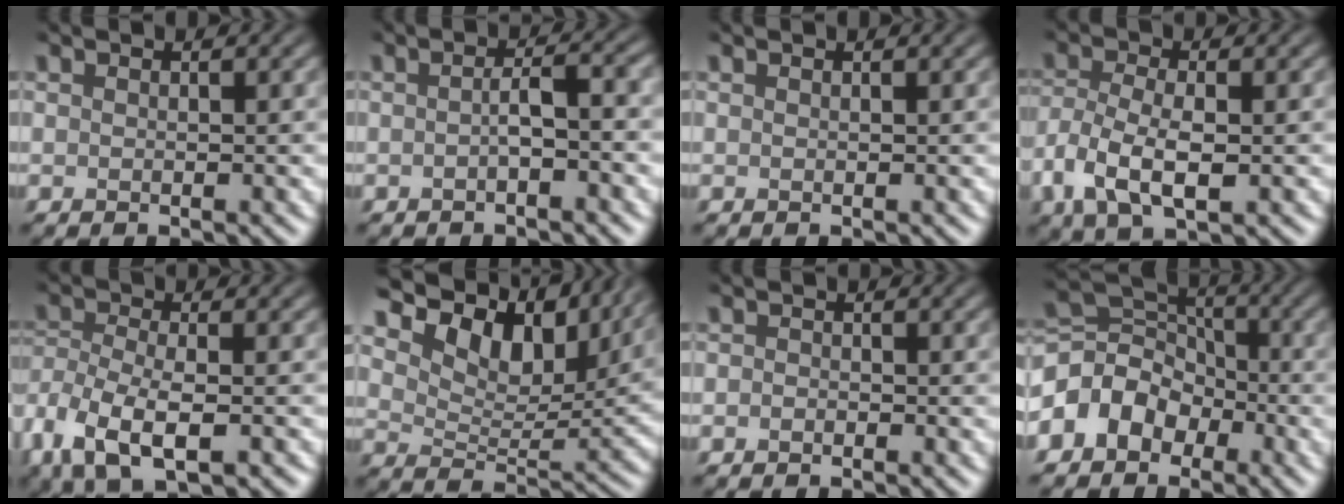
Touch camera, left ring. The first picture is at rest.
{"total": 1.9, "force": [-0.5, 0.4, 1.8], "torque": [-0.033, 0.005, -0.012]}
{"total": 0.5, "force": [0.4, 0.1, 0.3], "torque": [-0.002, 0.004, 0.006]}
{"total": 5.3, "force": [-1.7, 2.6, 4.3], "torque": [-0.096, -0.006, -0.034]}
{"total": 7.9, "force": [-4.1, 3.7, 5.6], "torque": [-0.108, -0.011, -0.073]}
{"total": 12.0, "force": [8.3, 5.7, 6.6], "torque": [-0.122, 0.008, 0.139]}
{"total": 0.7, "force": [-0.5, 0.5, 0.2], "torque": [-0.002, -0.002, -0.010]}
{"total": 4.8, "force": [-2.4, 3.8, 1.8], "torque": [-0.027, 0.008, -0.061]}